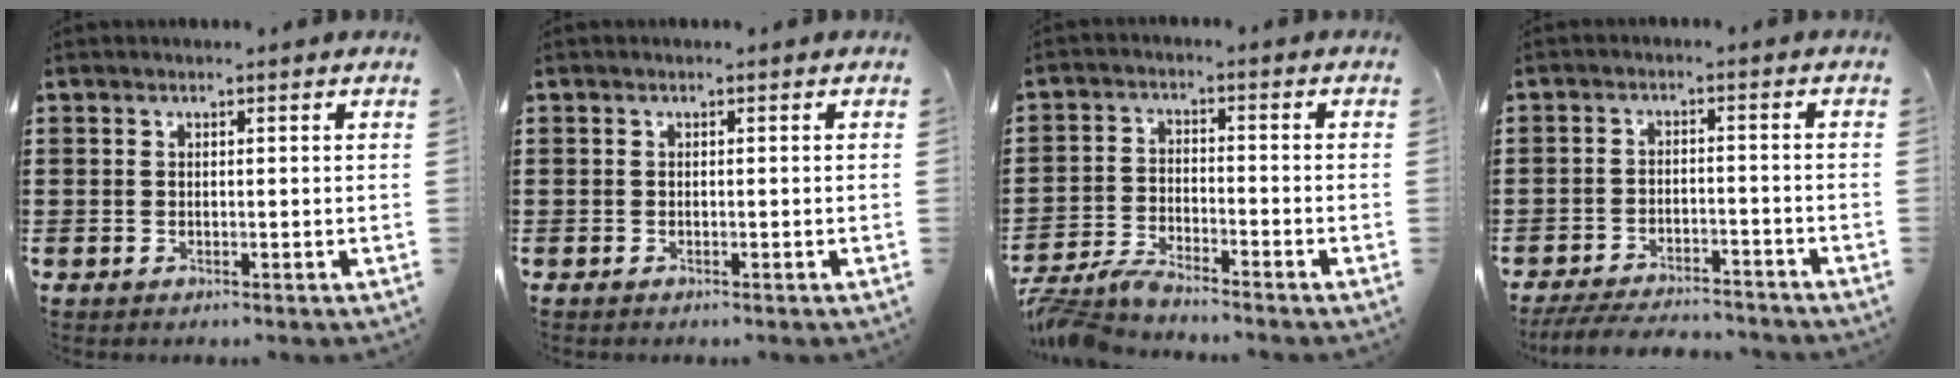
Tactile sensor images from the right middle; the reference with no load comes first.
{"total": 0.0}
{"total": 4.7, "force": [-4.5, 0.2, 1.5], "torque": [-0.049, -0.011, -0.093]}
{"total": 4.9, "force": [-4.7, 0.6, 1.3], "torque": [-0.033, -0.003, -0.097]}